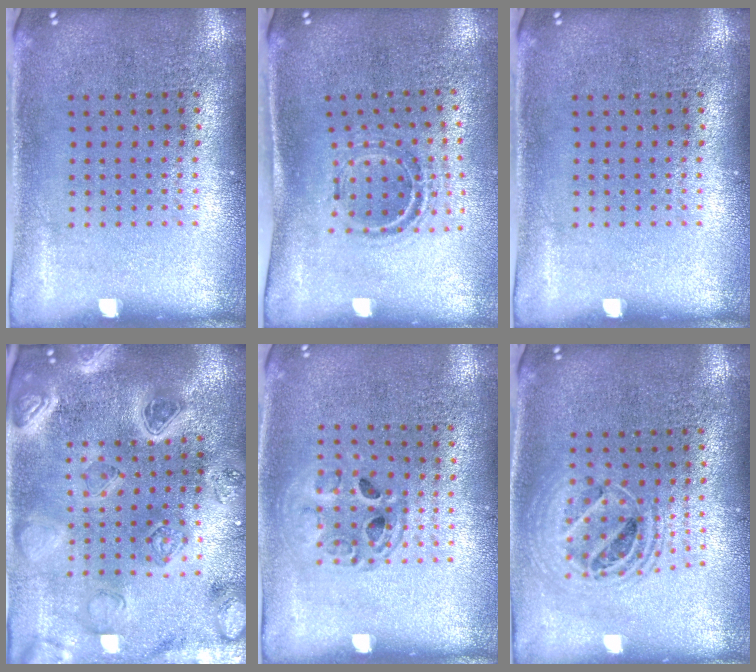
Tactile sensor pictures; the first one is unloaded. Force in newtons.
{"total": 0.9, "press": 0.9, "slide": 0.3}
{"total": 0.0}
{"total": 3.4, "press": 3.3, "slide": 1.0}
{"total": 1.3, "press": 1.3, "slide": 0.4}
{"total": 1.7, "press": 1.4, "slide": 0.9}